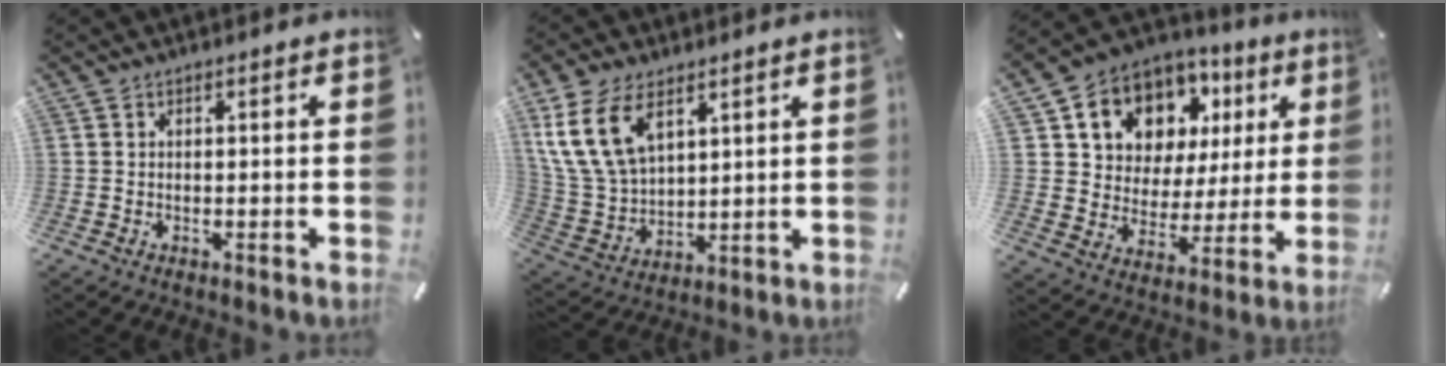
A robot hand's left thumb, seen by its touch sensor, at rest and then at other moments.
{"total": 13.8, "force": [7.0, 8.6, 8.2], "torque": [-0.209, -0.013, 0.129]}
{"total": 11.1, "force": [6.0, 9.0, 2.5], "torque": [-0.061, -0.044, 0.116]}